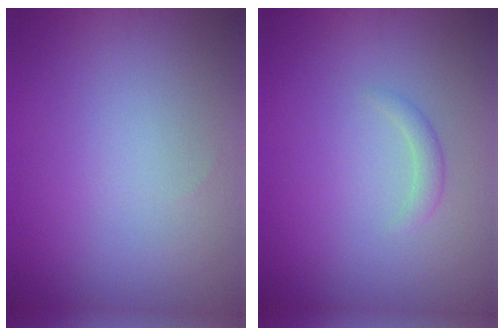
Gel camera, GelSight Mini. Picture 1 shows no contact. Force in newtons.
{"total": 1.1, "press": 1.1, "slide": 0.1}